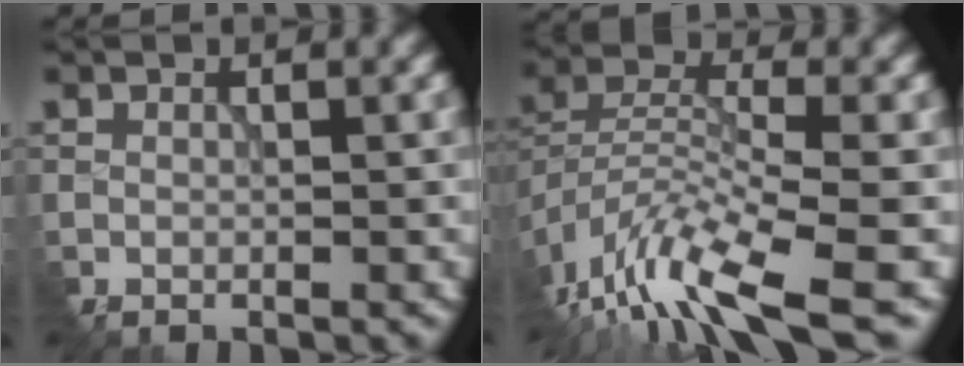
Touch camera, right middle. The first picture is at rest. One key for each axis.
{"total": 9.7, "fx": -7.0, "fy": 2.4, "fz": 6.3, "tx": -0.118, "ty": -0.002, "tz": -0.135}